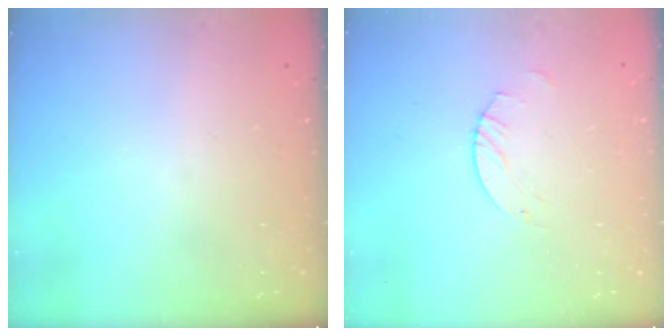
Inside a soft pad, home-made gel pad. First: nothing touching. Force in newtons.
{"total": 2.5, "press": 2.5, "slide": 0.1}